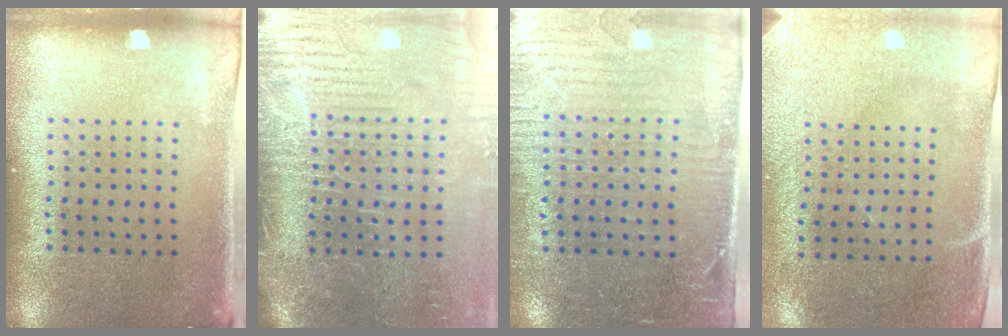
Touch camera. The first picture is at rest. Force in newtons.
{"total": 4.7, "press": 4.1, "slide": 2.3}
{"total": 3.6, "press": 3.2, "slide": 1.7}
{"total": 2.9, "press": 2.5, "slide": 1.6}